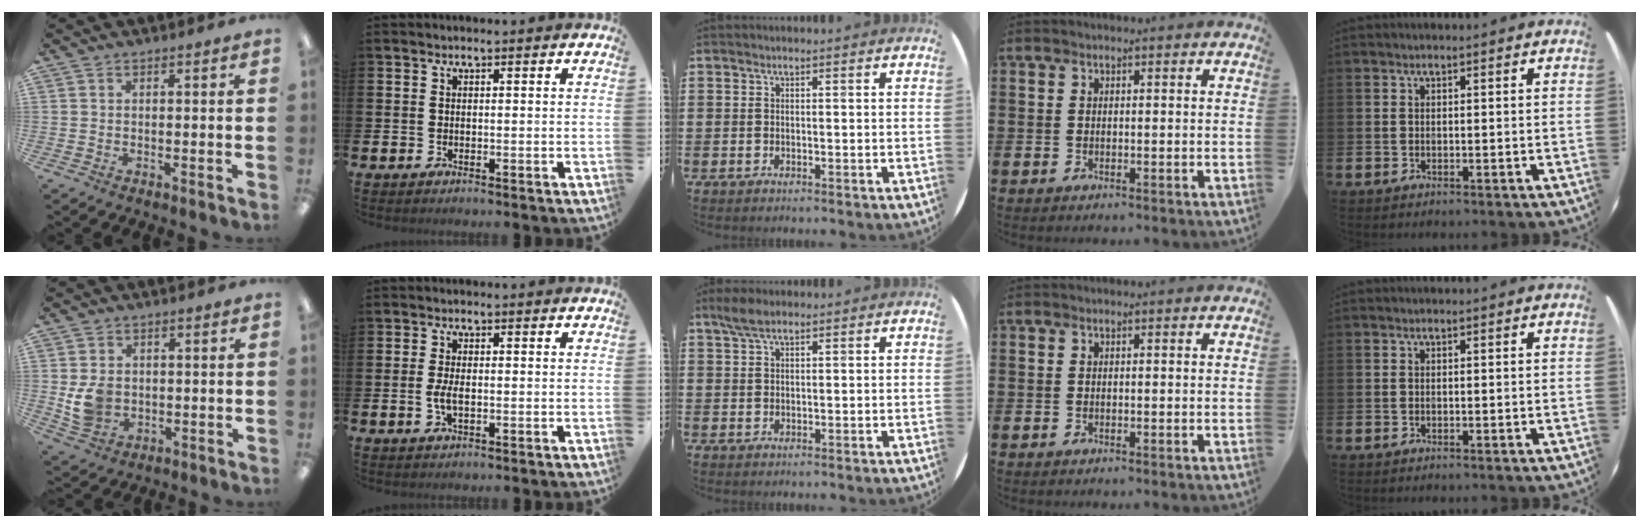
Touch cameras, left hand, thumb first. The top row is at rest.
{"thumb": {"total": 6.4, "force": [0.1, 5.5, 3.3], "torque": [-0.062, 0.005, 0.004]}, "index": {"total": 2.6, "force": [-0.3, 1.1, 2.4], "torque": [-0.033, -0.003, -0.008]}, "middle": {"total": 2.8, "force": [2.1, 0.8, 1.7], "torque": [-0.037, 0.006, 0.037]}}